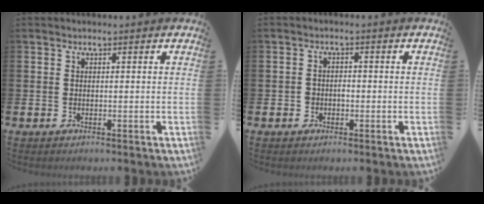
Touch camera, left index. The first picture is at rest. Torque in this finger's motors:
{"motor_torque": [-0.05, 0.08, 0.01, 0.01]}